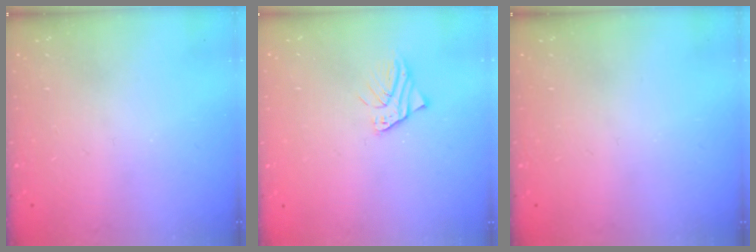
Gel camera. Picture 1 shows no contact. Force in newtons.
{"total": 2.8, "press": 2.8, "slide": 0.2}
{"total": 0.0}